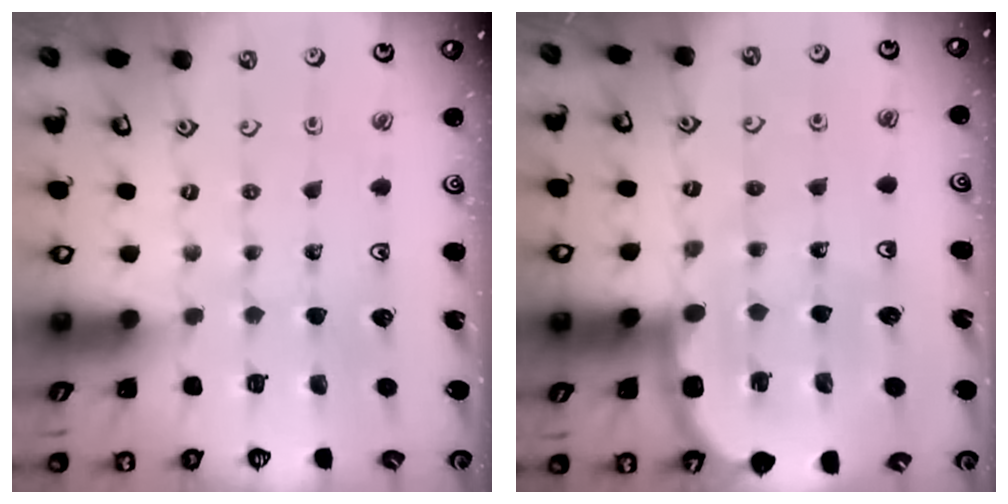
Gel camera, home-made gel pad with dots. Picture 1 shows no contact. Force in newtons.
{"total": 10.8, "press": 10.3, "slide": 3.3}